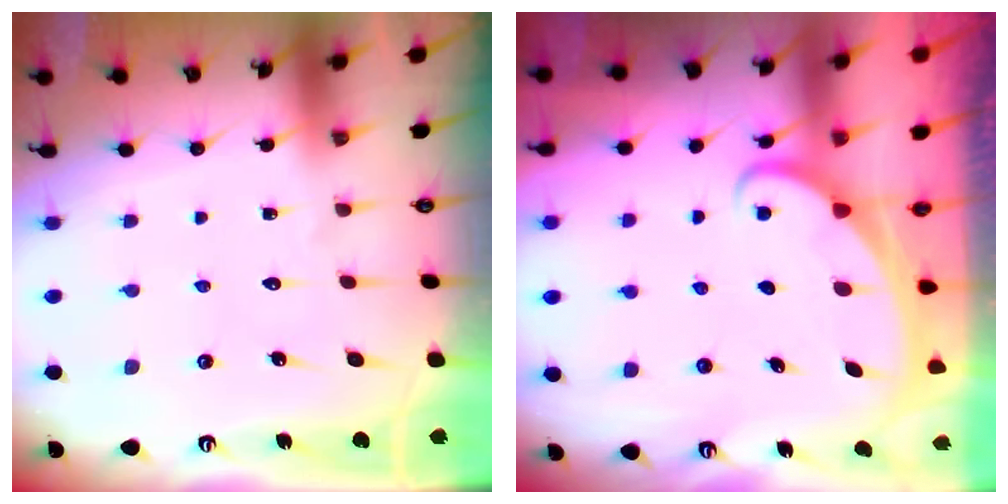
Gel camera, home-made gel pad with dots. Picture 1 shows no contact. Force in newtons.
{"total": 1.6, "press": 1.6, "slide": 0.1}